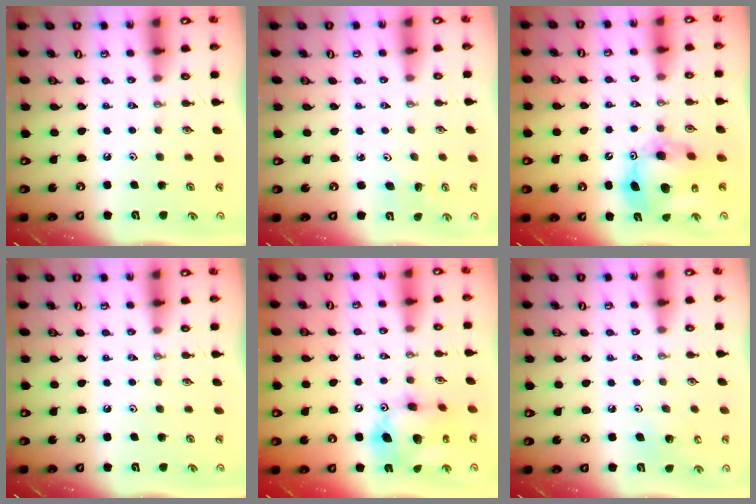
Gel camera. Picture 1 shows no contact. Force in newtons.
{"total": 3.0, "press": 3.0, "slide": 0.2}
{"total": 13.3, "press": 13.2, "slide": 1.1}
{"total": 0.0}
{"total": 14.2, "press": 14.1, "slide": 1.5}
{"total": 6.3, "press": 6.2, "slide": 0.5}